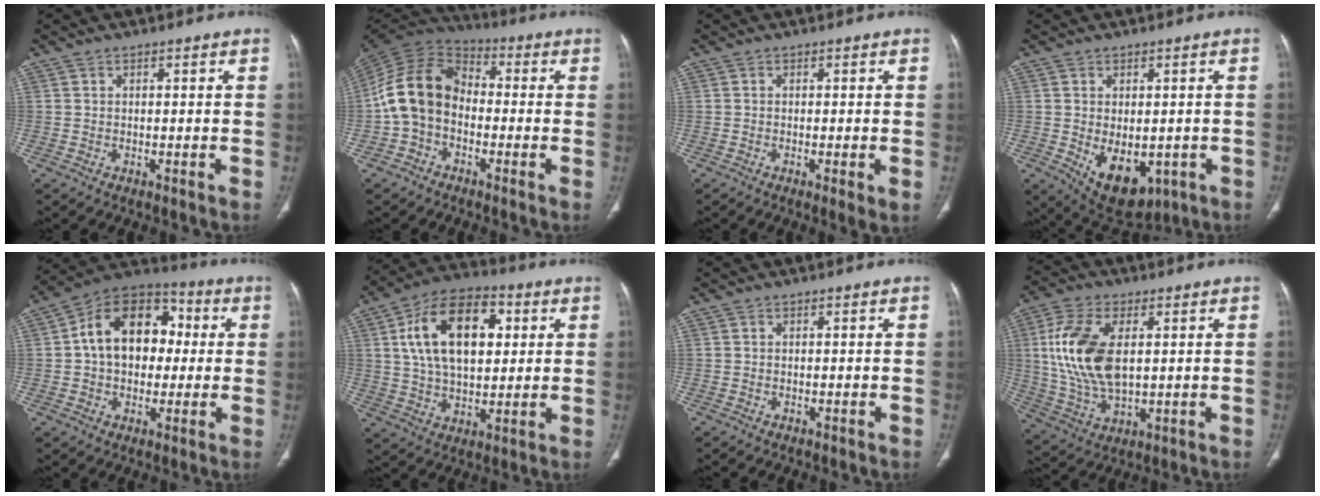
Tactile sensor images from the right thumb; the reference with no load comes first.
{"total": 12.9, "force": [-2.0, 9.6, 8.4], "torque": [-0.155, 0.041, -0.052]}
{"total": 2.6, "force": [-0.6, 0.2, 2.6], "torque": [-0.052, -0.013, -0.011]}
{"total": 10.3, "force": [-2.5, 6.2, 7.9], "torque": [-0.100, -0.011, -0.015]}
{"total": 17.0, "force": [1.8, 12.1, 11.8], "torque": [-0.146, 0.028, 0.018]}
{"total": 18.7, "force": [4.7, 10.9, 14.4], "torque": [-0.221, 0.004, 0.078]}
{"total": 0.0}
{"total": 15.5, "force": [2.5, 8.3, 12.8], "torque": [-0.263, -0.009, 0.054]}